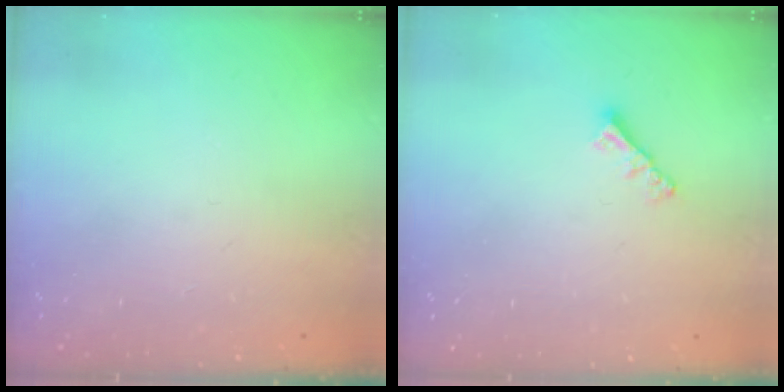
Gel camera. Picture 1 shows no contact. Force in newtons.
{"total": 2.9, "press": 2.9, "slide": 0.3}